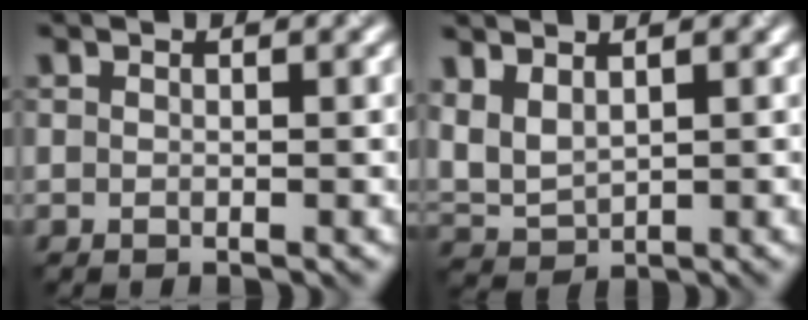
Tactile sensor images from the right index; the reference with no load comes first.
{"total": 3.9, "force": [1.9, 2.5, 2.4], "torque": [-0.065, 0.007, 0.041]}